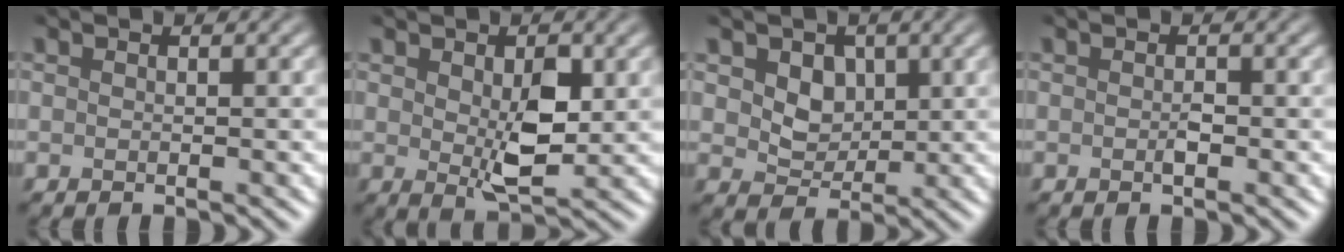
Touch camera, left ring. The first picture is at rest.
{"total": 4.4, "force": [0.3, 2.4, 3.7], "torque": [-0.069, -0.010, 0.010]}
{"total": 2.8, "force": [0.7, 2.3, 1.5], "torque": [-0.033, -0.005, 0.007]}
{"total": 0.8, "force": [-0.5, 0.2, 0.6], "torque": [-0.013, 0.000, -0.009]}